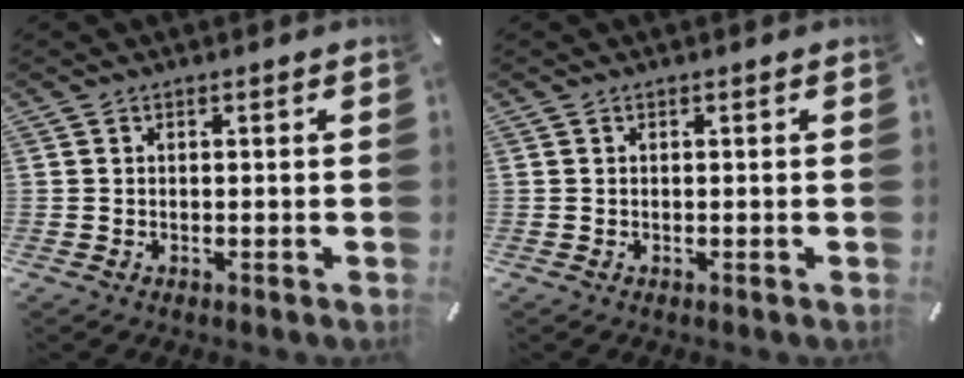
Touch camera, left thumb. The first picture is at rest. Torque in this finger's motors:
{"motor_torque": [0.00, 0.00, 0.00, 0.00, 0.00]}